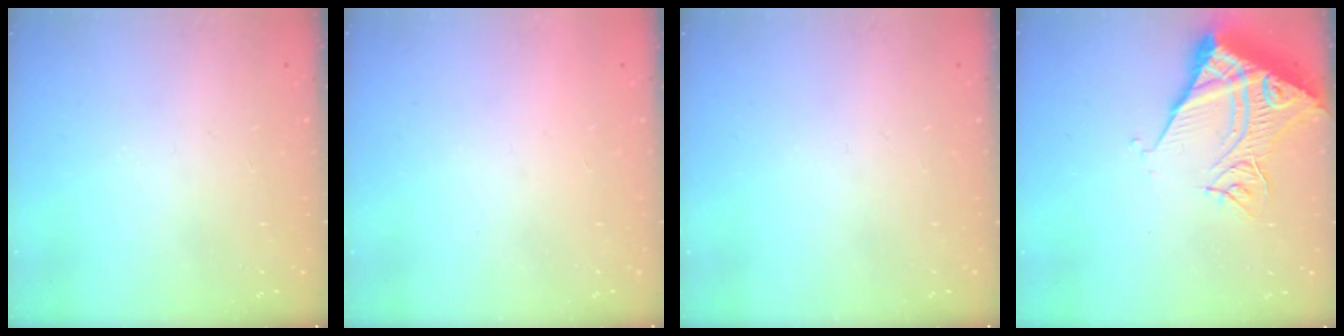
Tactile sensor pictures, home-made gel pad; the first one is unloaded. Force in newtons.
{"total": 1.5, "press": 1.5, "slide": 0.1}
{"total": 0.0}
{"total": 13.1, "press": 13.0, "slide": 1.7}